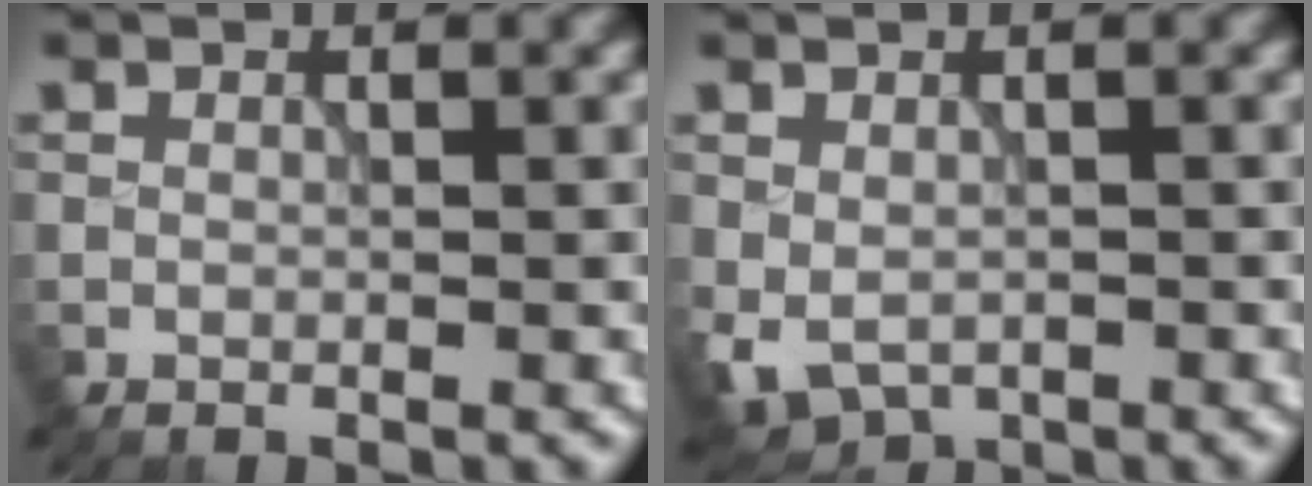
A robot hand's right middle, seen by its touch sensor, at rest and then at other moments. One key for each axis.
{"total": 3.6, "fx": -1.1, "fy": 2.4, "fz": 2.4, "tx": -0.044, "ty": -0.015, "tz": -0.012}